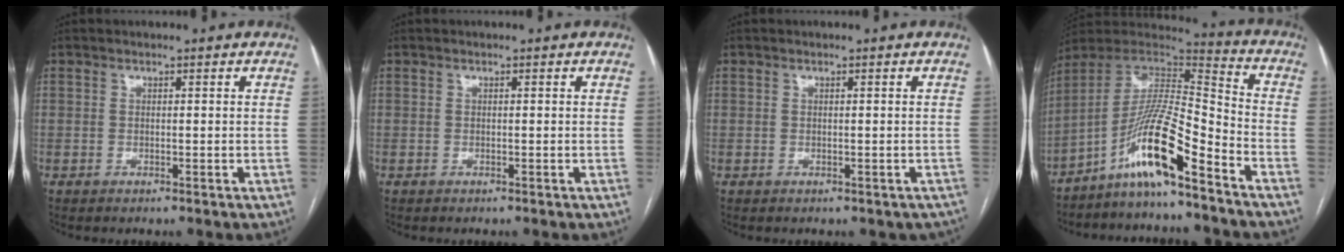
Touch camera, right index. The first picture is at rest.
{"total": 0.0}
{"total": 1.4, "force": [-0.5, 1.1, 0.7], "torque": [-0.008, 0.014, 0.003]}
{"total": 14.4, "force": [-9.1, 0.7, 11.1], "torque": [-0.218, 0.008, -0.167]}